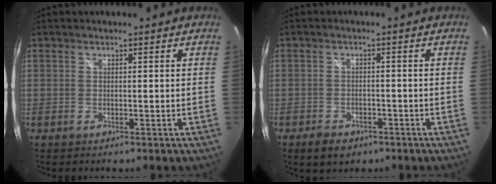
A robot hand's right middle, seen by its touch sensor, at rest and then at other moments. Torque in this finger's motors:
{"motor_torque": [0.53, -0.53, 0.07, 0.05]}